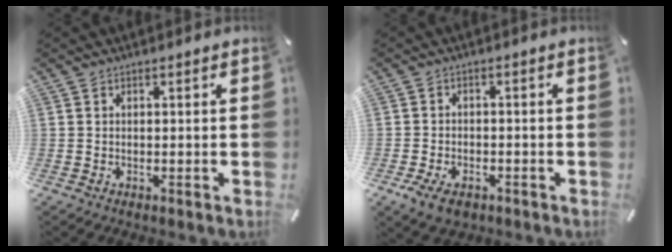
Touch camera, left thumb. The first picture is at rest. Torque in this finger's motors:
{"motor_torque": [0.71, 0.72, 0.36, 0.23, 0.04]}